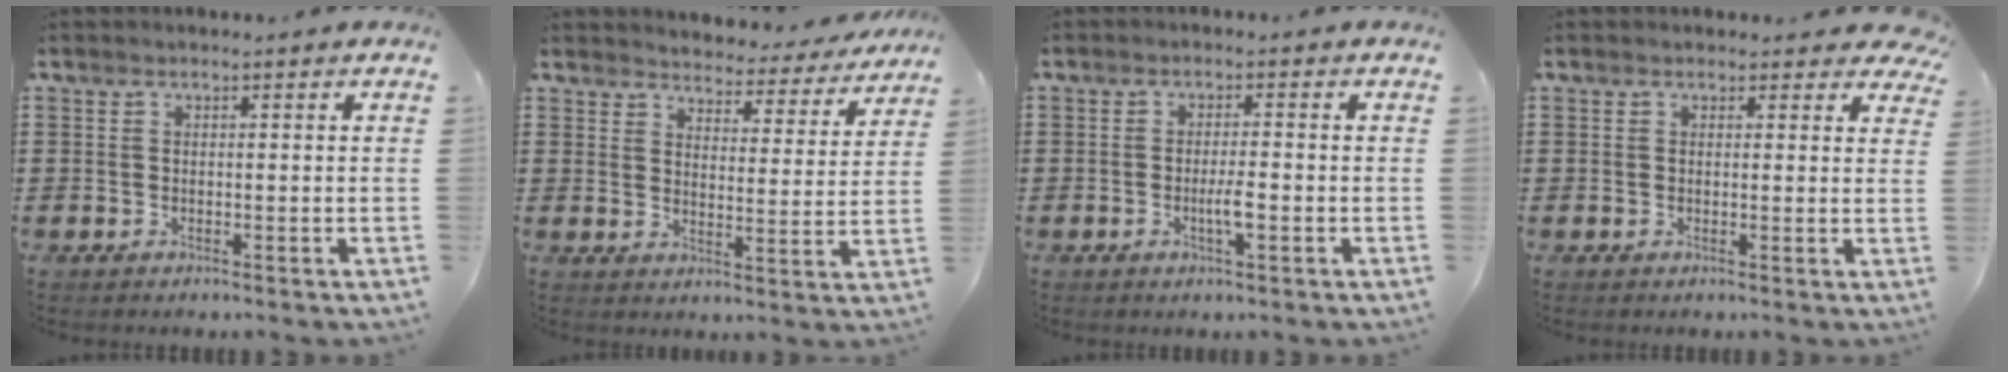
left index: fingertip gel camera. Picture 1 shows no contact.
{"total": 3.9, "force": [3.9, 0.2, 0.1], "torque": [-0.016, -0.033, 0.063]}
{"total": 3.2, "force": [-0.8, 0.6, 3.0], "torque": [-0.052, 0.001, -0.013]}
{"total": 1.8, "force": [1.4, 0.9, 0.6], "torque": [-0.008, 0.002, 0.024]}